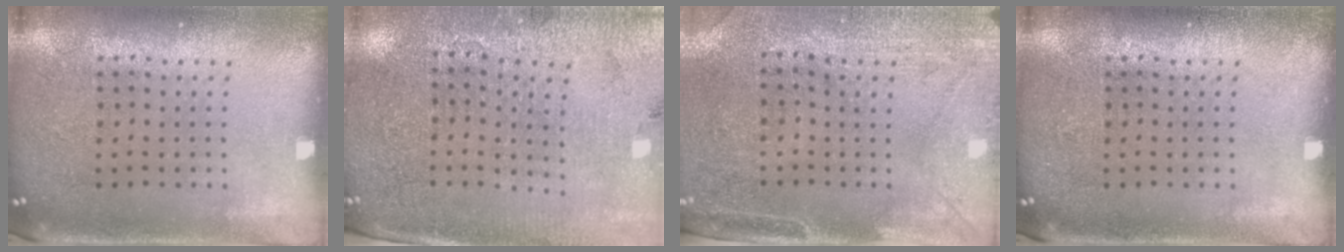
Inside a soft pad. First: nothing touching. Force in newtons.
{"total": 3.0, "press": 2.9, "slide": 0.8}
{"total": 3.0, "press": 2.4, "slide": 1.8}
{"total": 0.0}